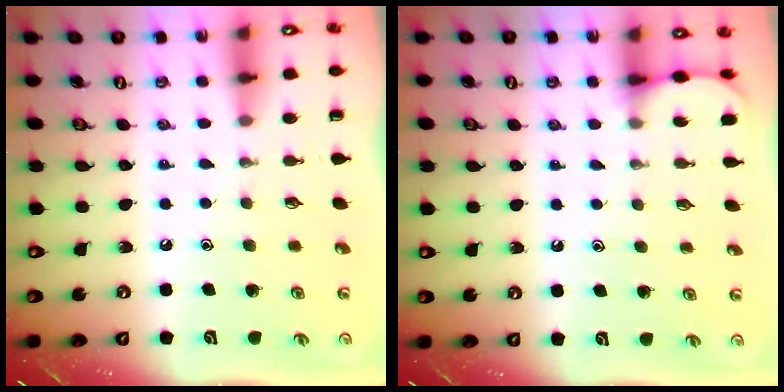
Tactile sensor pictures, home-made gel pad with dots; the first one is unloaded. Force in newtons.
{"total": 3.8, "press": 3.8, "slide": 0.5}